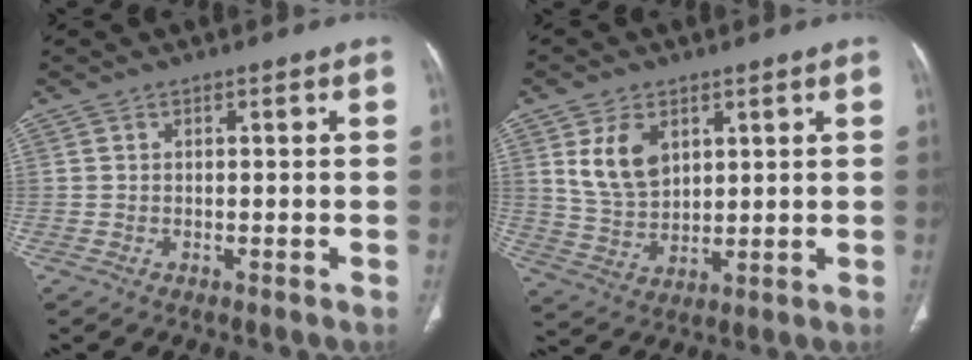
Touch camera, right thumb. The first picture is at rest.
{"total": 9.0, "force": [3.6, 5.9, 5.8], "torque": [-0.090, -0.017, 0.081]}